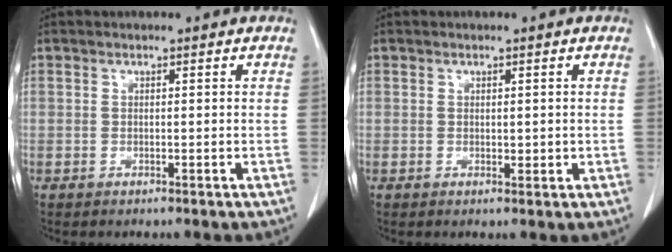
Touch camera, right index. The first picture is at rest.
{"total": 1.4, "force": [0.1, 0.8, 1.1], "torque": [-0.015, -0.004, 0.005]}